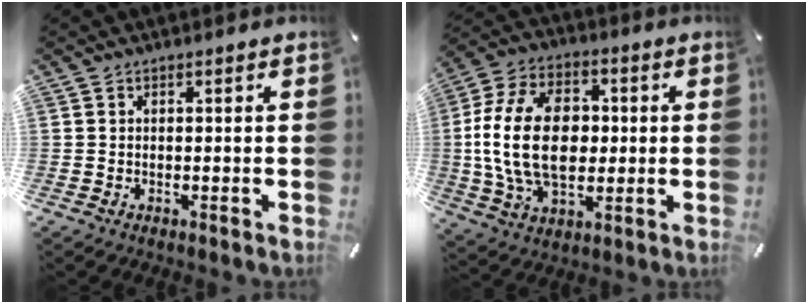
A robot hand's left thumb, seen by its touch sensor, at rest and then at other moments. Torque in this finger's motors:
{"motor_torque": [0.41, 2.13, 2.32, -0.44, 0.86]}